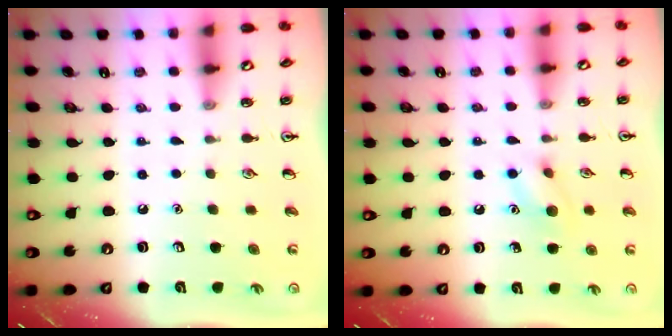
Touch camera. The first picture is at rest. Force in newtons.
{"total": 8.1, "press": 8.0, "slide": 1.2}